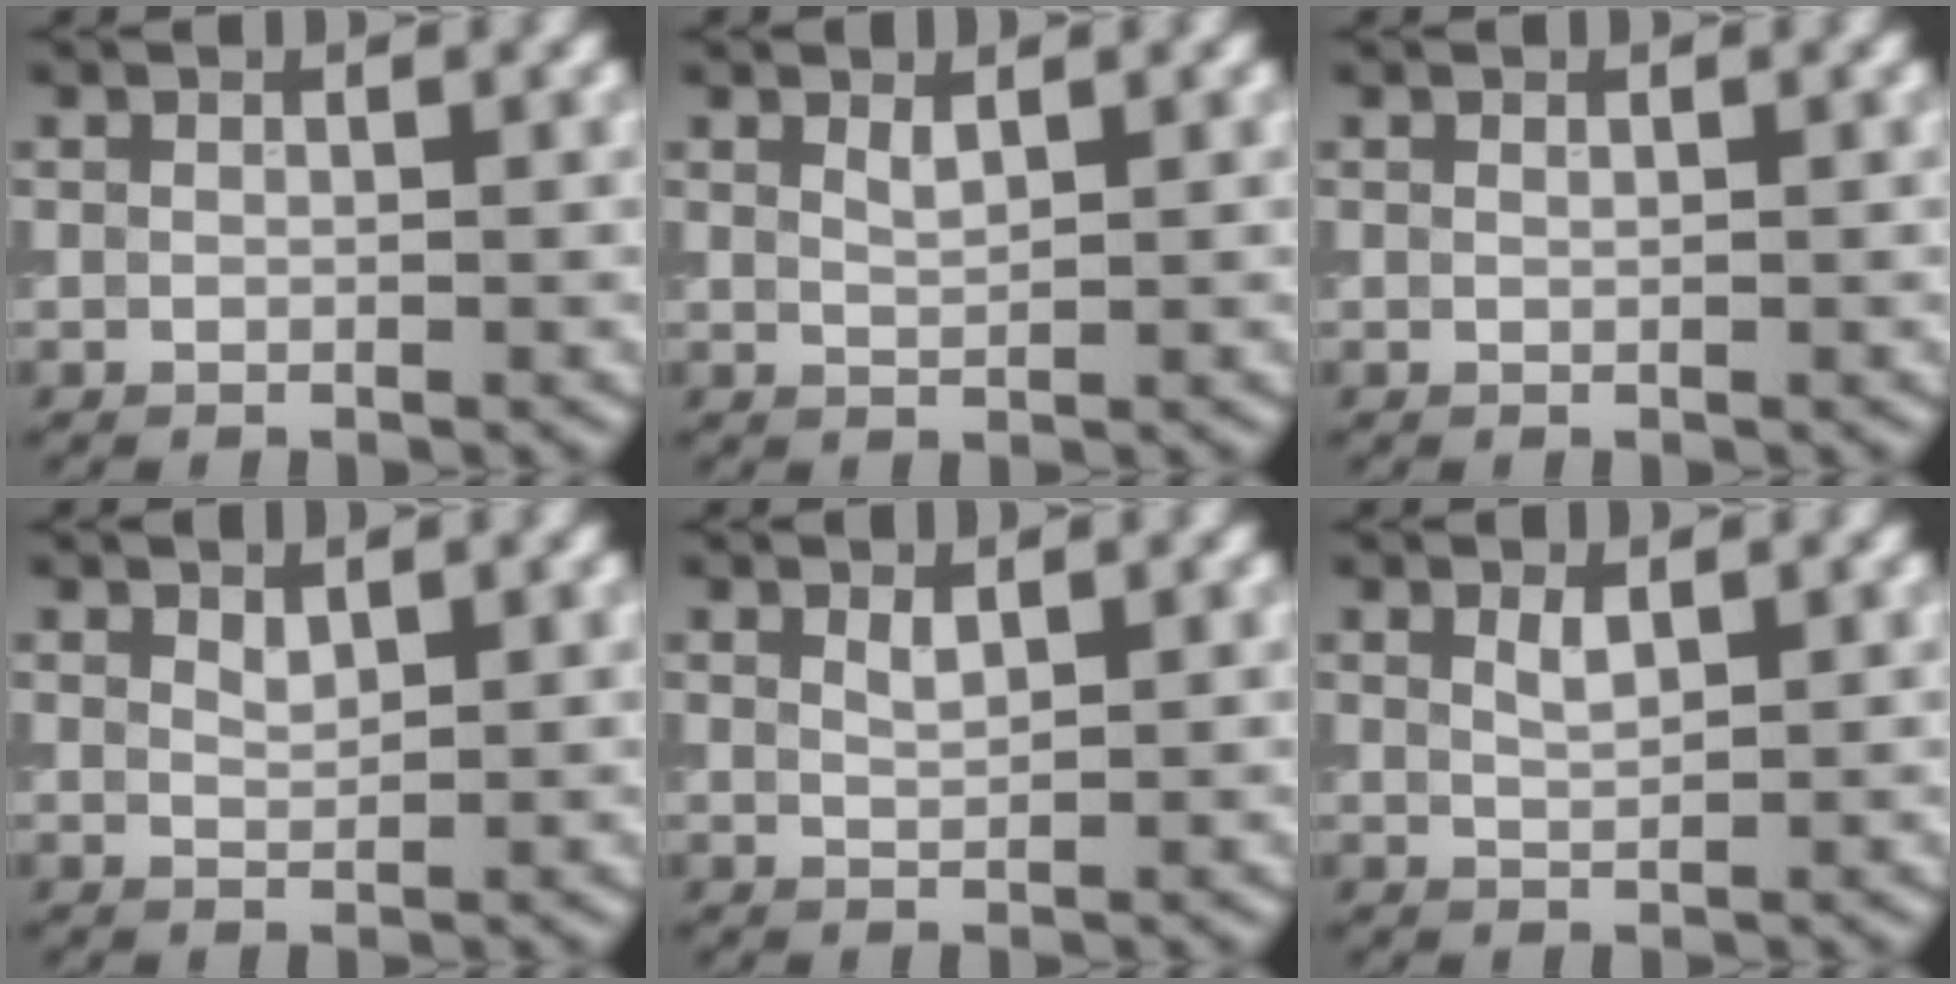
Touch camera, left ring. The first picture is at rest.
{"total": 0.9, "force": [0.7, 0.2, 0.6], "torque": [-0.012, -0.003, 0.014]}
{"total": 0.0}
{"total": 1.0, "force": [0.7, 0.4, 0.5], "torque": [-0.011, -0.002, 0.016]}
{"total": 1.0, "force": [0.7, 0.3, 0.6], "torque": [-0.012, -0.002, 0.014]}
{"total": 1.2, "force": [0.8, 0.4, 0.9], "torque": [-0.020, -0.001, 0.016]}